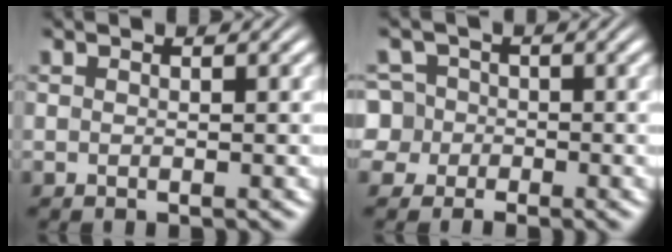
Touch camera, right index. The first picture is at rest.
{"total": 6.2, "force": [-1.6, 5.8, 1.4], "torque": [-0.050, -0.025, -0.029]}